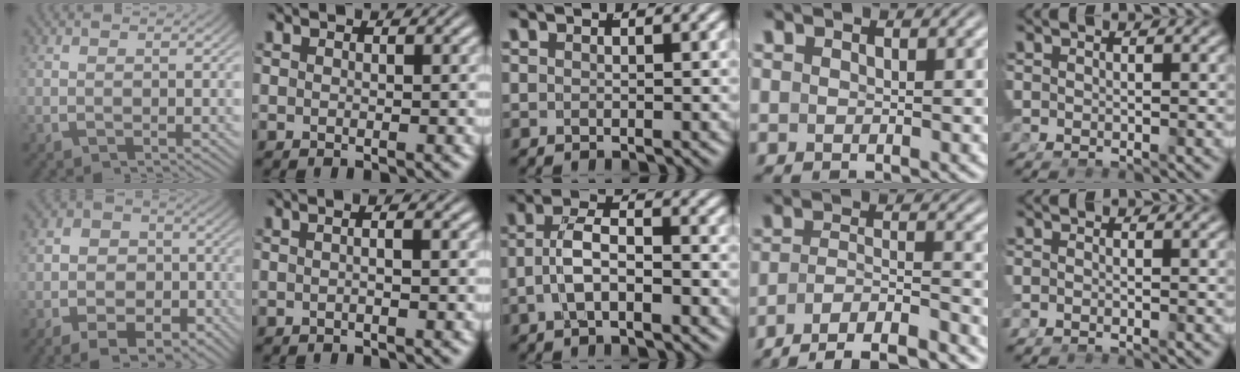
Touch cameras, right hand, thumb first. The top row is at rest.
{"thumb": {"total": 7.3, "force": [-2.7, 5.5, 3.9], "torque": [-0.065, -0.026, -0.040]}, "index": {"total": 1.6, "force": [-0.3, 0.1, 1.5], "torque": [-0.020, 0.006, -0.009]}, "middle": {"total": 3.6, "force": [-1.2, 1.7, 3.0], "torque": [-0.055, -0.001, -0.023]}, "ring": {"total": 8.3, "force": [-6.9, 3.5, 3.1], "torque": [-0.059, -0.032, -0.102]}, "little": {"total": 1.7, "force": [-1.0, 1.1, 0.8], "torque": [-0.029, -0.005, -0.020]}}